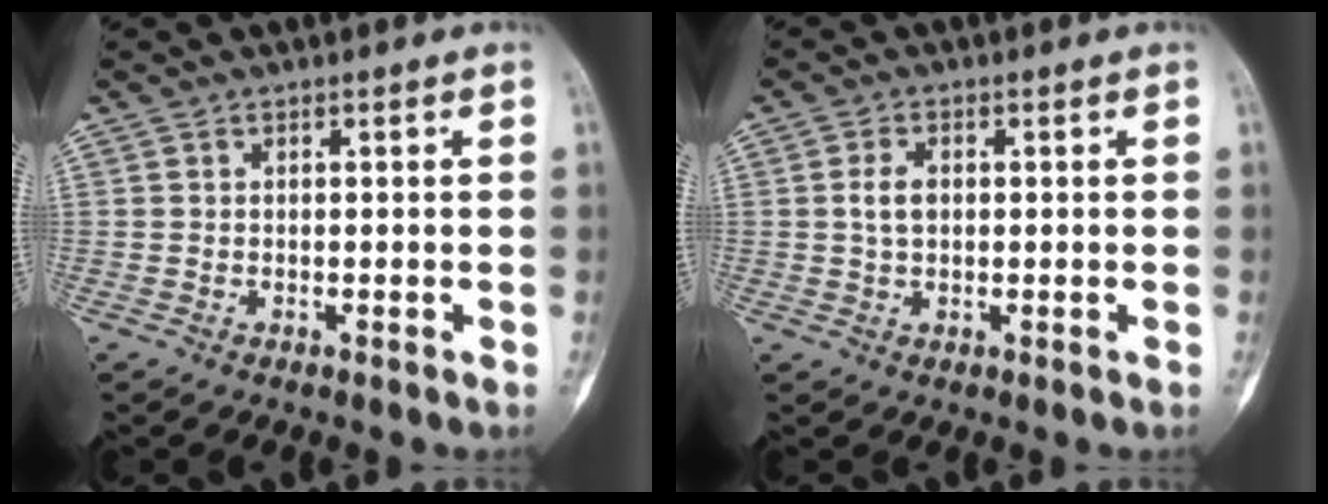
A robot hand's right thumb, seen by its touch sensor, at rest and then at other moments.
{"total": 3.5, "force": [0.3, 2.4, 2.6], "torque": [-0.042, 0.004, 0.005]}